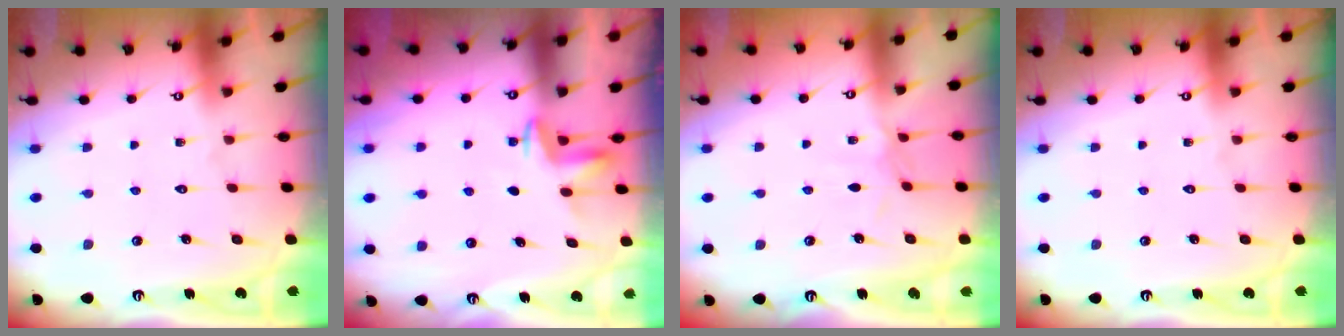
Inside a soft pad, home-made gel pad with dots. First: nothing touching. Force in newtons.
{"total": 3.7, "press": 3.6, "slide": 0.4}
{"total": 3.0, "press": 3.0, "slide": 0.5}
{"total": 0.0}